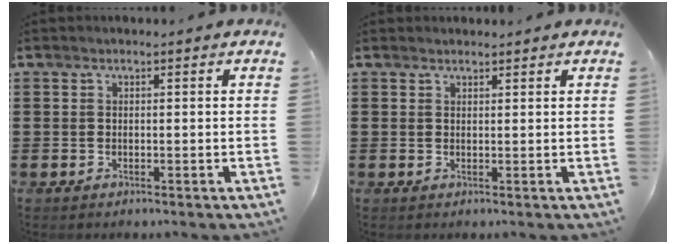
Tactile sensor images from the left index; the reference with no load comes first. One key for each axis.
{"total": 1.2, "fx": 1.1, "fy": 0.3, "fz": 0.0, "tx": -0.002, "ty": 0.001, "tz": 0.022}